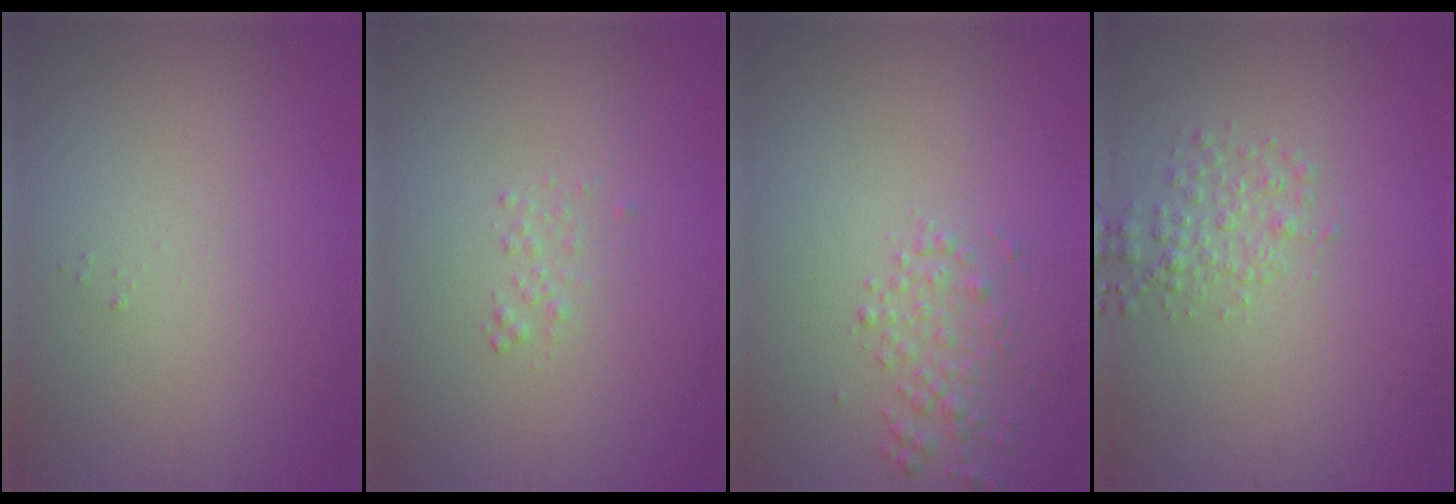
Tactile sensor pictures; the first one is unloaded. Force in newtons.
{"total": 0.7, "press": 0.7, "slide": 0.1}
{"total": 1.9, "press": 1.9, "slide": 0.1}
{"total": 2.0, "press": 2.0, "slide": 0.1}